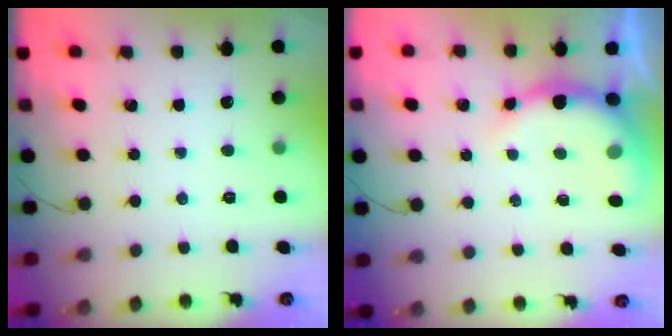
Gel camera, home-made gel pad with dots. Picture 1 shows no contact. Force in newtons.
{"total": 8.6, "press": 8.6, "slide": 0.7}